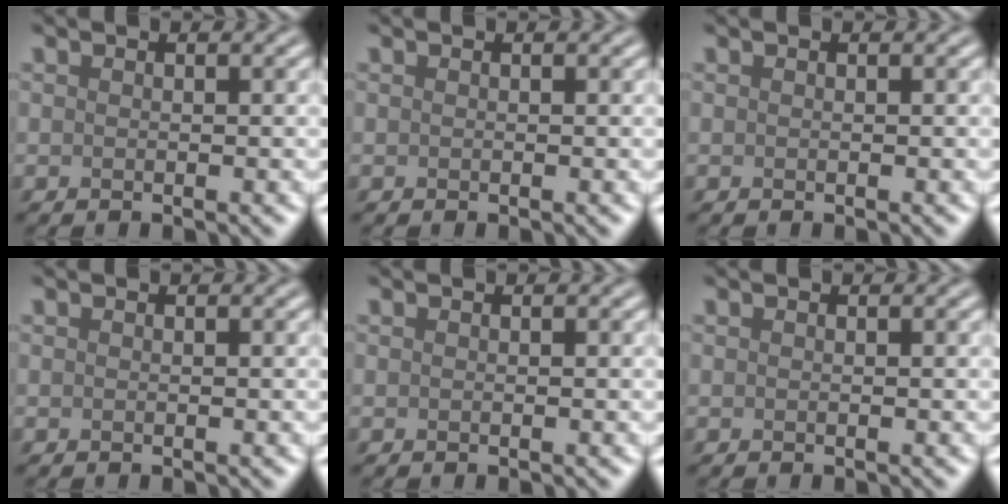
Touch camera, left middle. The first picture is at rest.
{"total": 0.0}
{"total": 0.0}
{"total": 0.0}
{"total": 0.0}
{"total": 0.0}